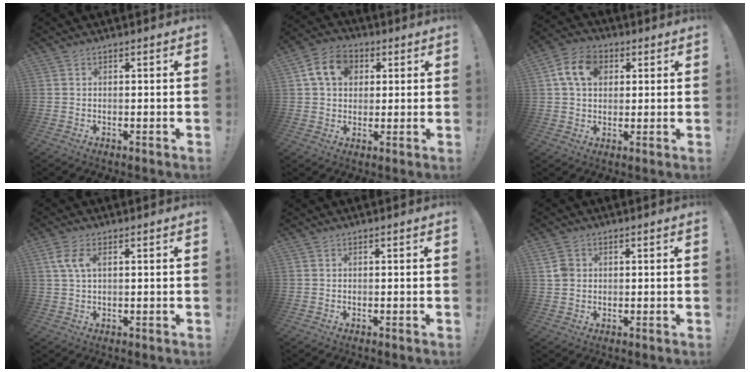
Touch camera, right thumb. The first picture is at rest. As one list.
[{"total": 11.2, "force": [3.7, 8.5, 6.2], "torque": [-0.095, 0.006, 0.072]}, {"total": 11.0, "force": [3.6, 8.0, 6.6], "torque": [-0.106, 0.010, 0.069]}, {"total": 5.3, "force": [1.6, 2.4, 4.4], "torque": [-0.092, 0.004, 0.026]}, {"total": 0.0}, {"total": 3.7, "force": [0.9, 3.2, 1.7], "torque": [-0.024, 0.004, 0.019]}]